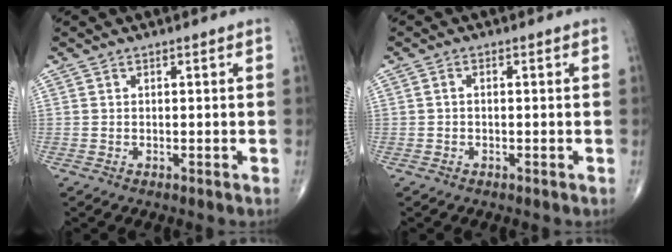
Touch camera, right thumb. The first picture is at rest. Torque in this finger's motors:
{"motor_torque": [-0.12, 0.13, 0.02, 0.06, 0.03]}